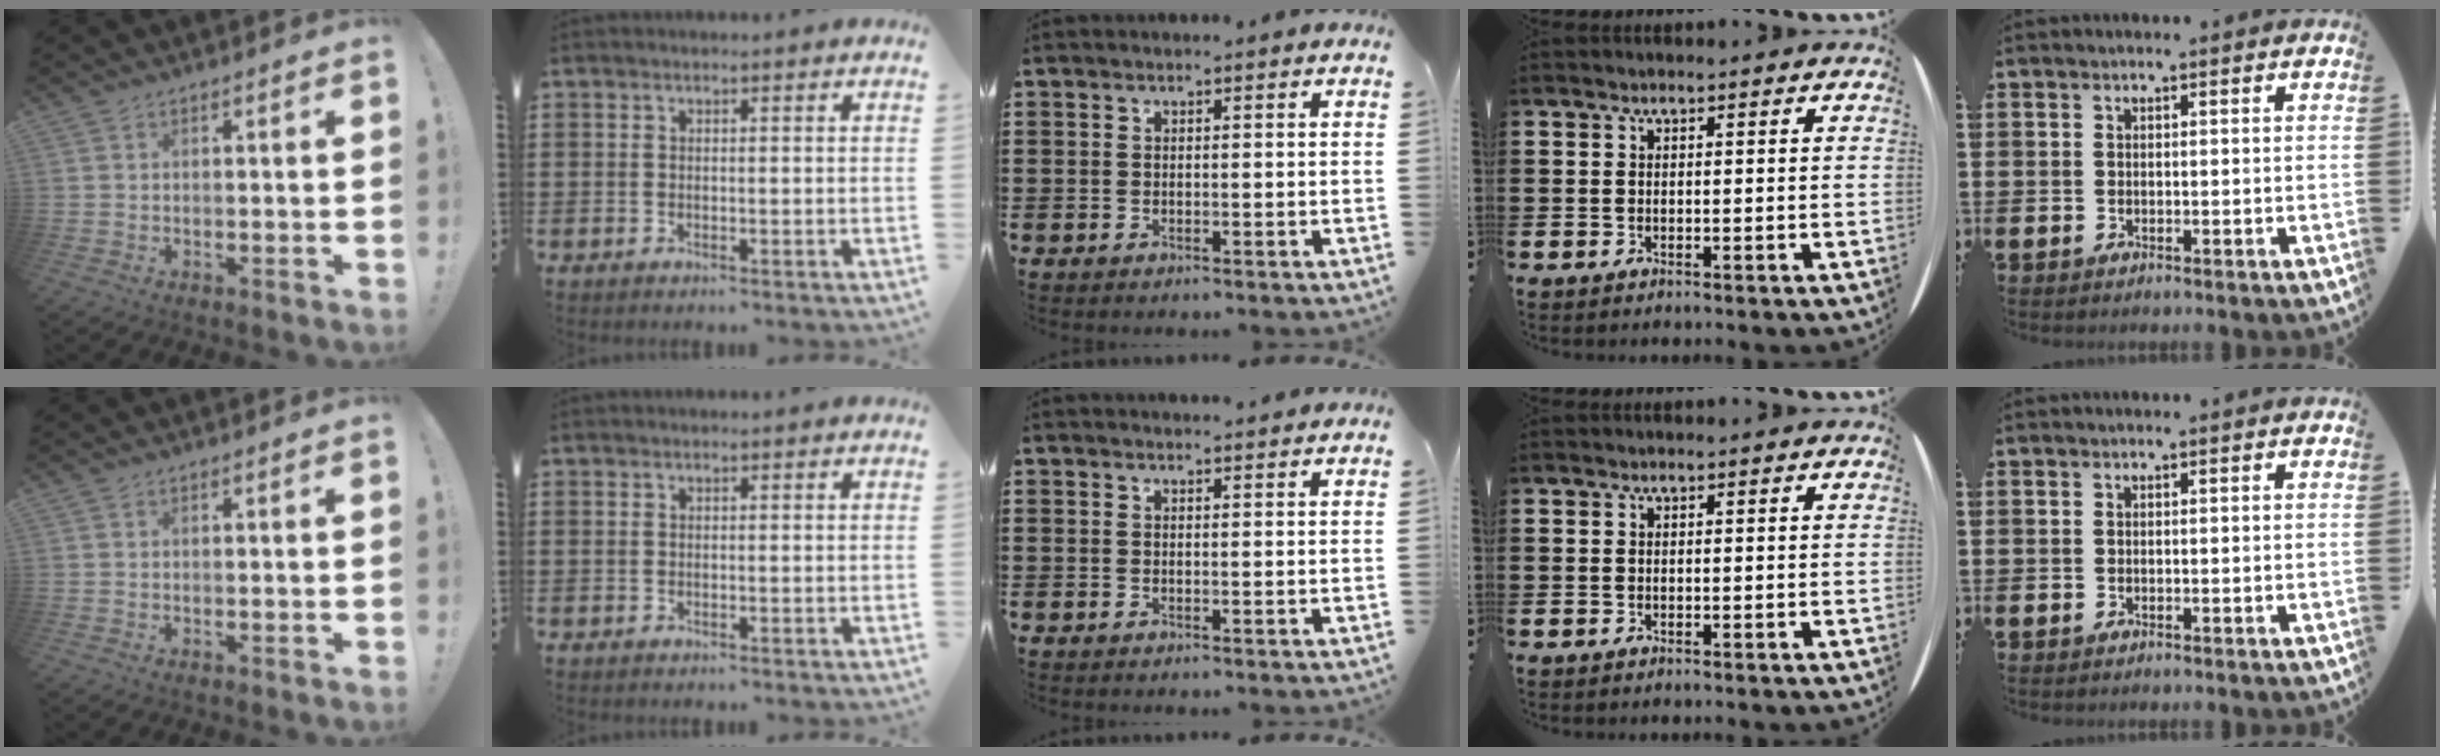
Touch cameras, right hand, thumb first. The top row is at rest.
{"middle": {"total": 1.2, "force": [1.2, 0.0, 0.1], "torque": [0.003, -0.003, 0.022]}}